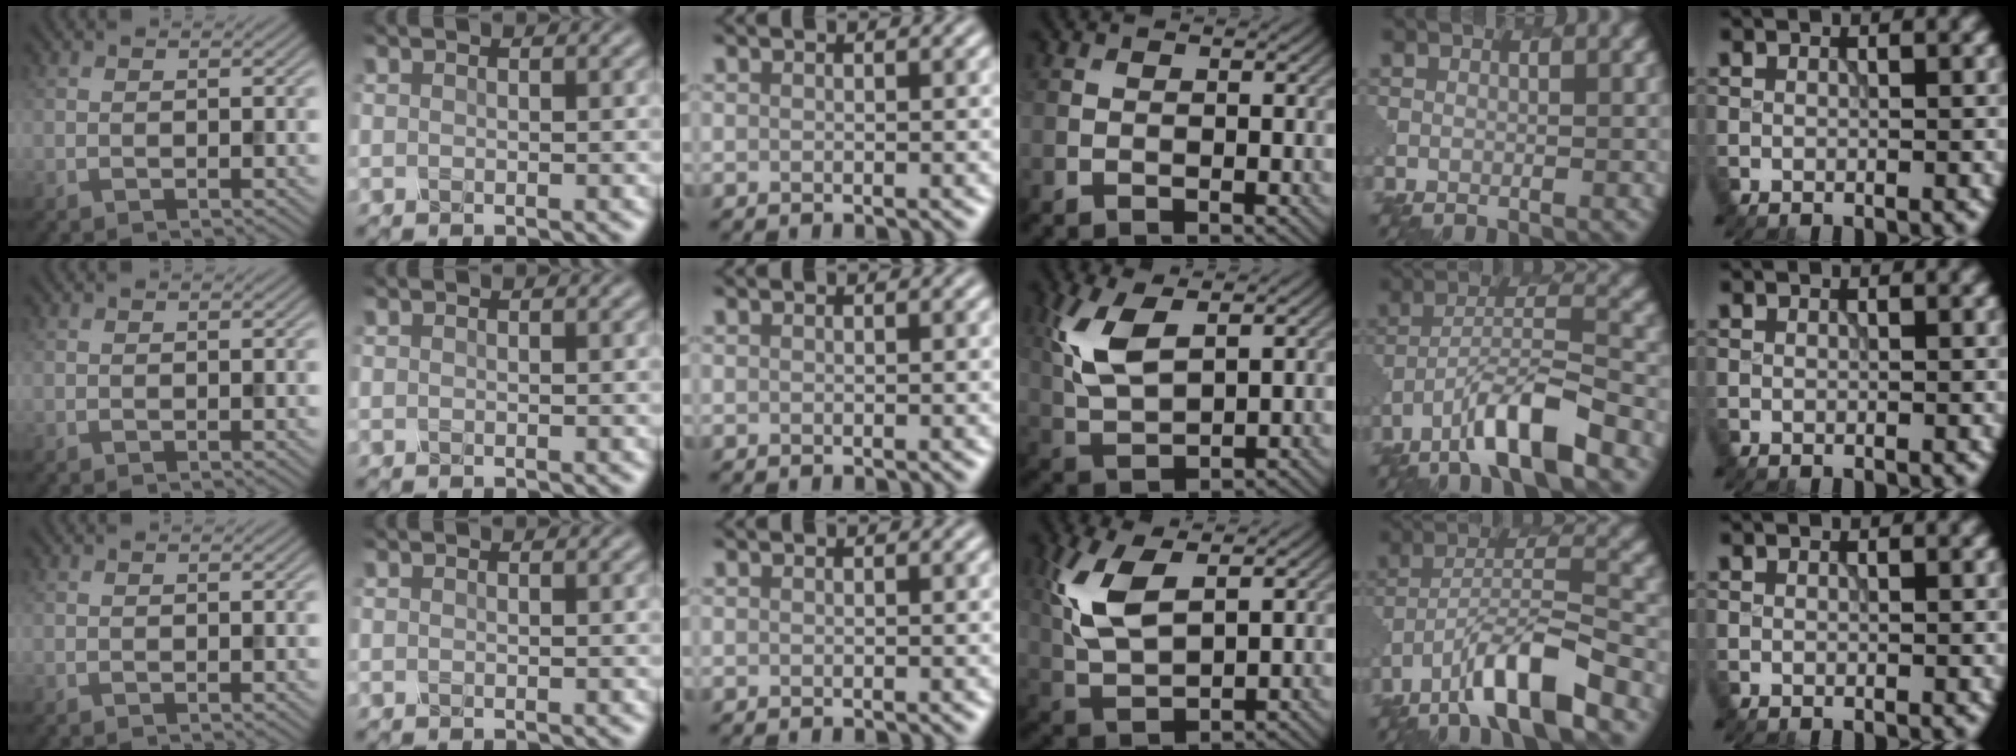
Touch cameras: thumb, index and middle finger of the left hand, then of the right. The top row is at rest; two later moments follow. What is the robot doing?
{"motion": "insert", "object": "pen bag"}